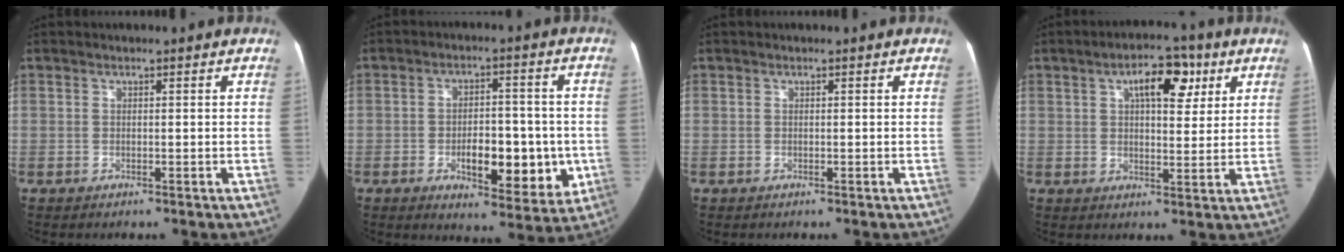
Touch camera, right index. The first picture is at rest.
{"total": 11.7, "force": [-2.6, 5.2, 10.1], "torque": [-0.131, 0.005, -0.029]}
{"total": 0.0}
{"total": 8.3, "force": [3.7, 3.5, 6.6], "torque": [-0.098, 0.019, 0.054]}